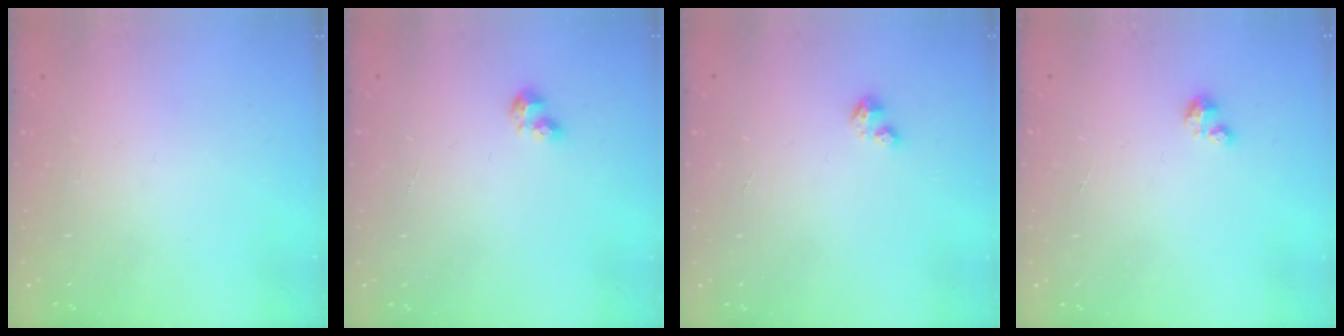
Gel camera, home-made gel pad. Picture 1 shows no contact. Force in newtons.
{"total": 3.6, "press": 3.6, "slide": 0.5}
{"total": 2.1, "press": 2.0, "slide": 0.5}
{"total": 1.2, "press": 1.2, "slide": 0.2}